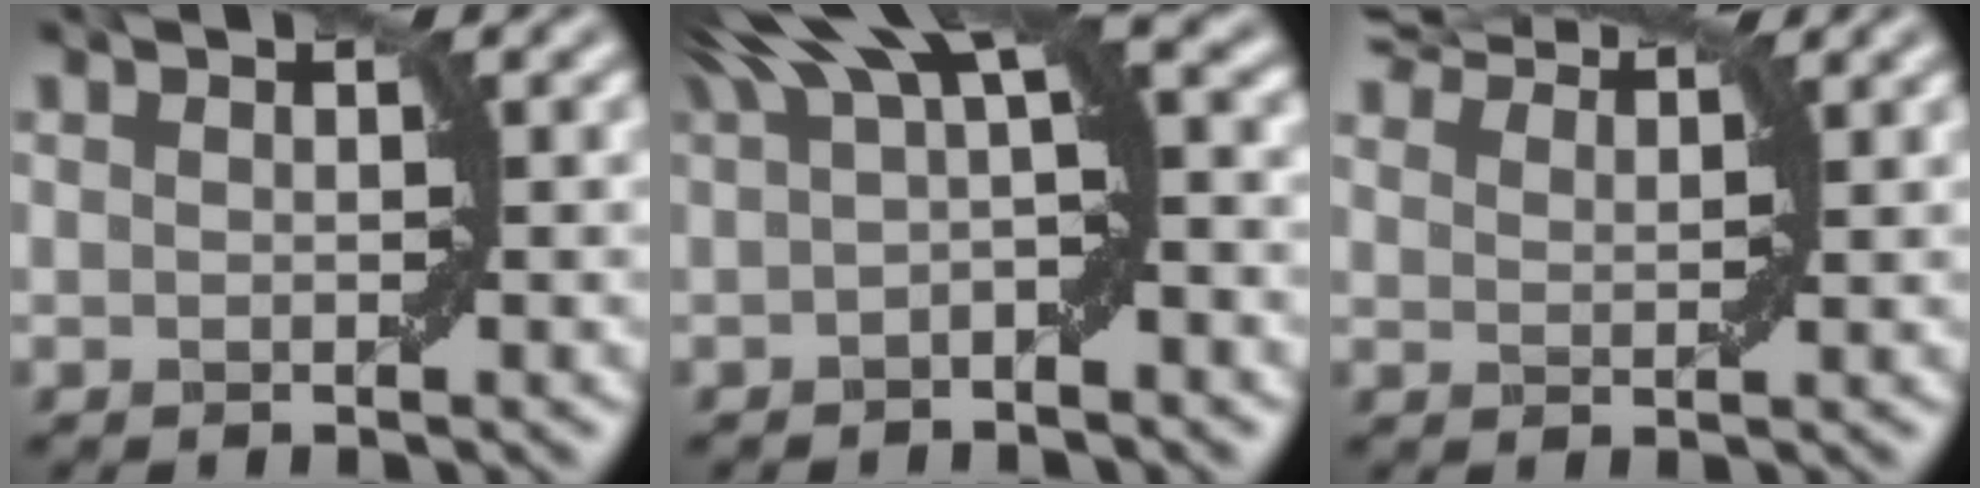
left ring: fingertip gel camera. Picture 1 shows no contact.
{"total": 6.9, "force": [2.0, 1.8, 6.3], "torque": [-0.089, 0.017, 0.022]}
{"total": 7.2, "force": [6.7, 1.1, 2.2], "torque": [-0.049, 0.018, 0.090]}